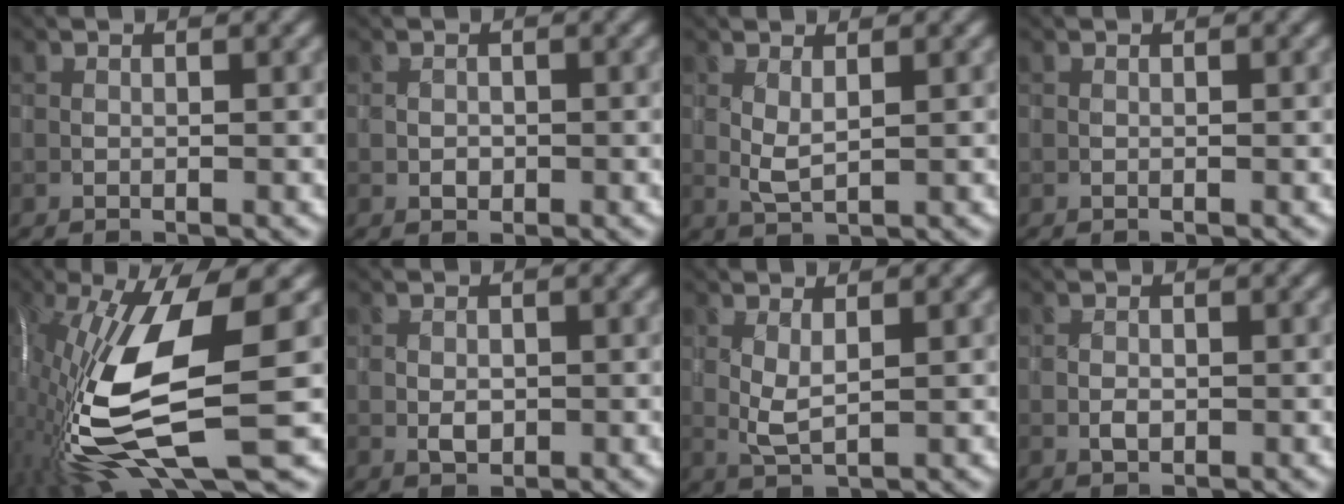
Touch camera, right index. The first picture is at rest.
{"total": 1.0, "force": [-0.2, 0.8, 0.5], "torque": [-0.009, -0.003, -0.004]}
{"total": 1.7, "force": [0.5, 0.6, 1.5], "torque": [-0.038, -0.001, 0.014]}
{"total": 0.0}
{"total": 14.6, "force": [-1.6, 4.3, 13.8], "torque": [-0.290, -0.020, -0.019]}
{"total": 1.6, "force": [-0.3, 1.1, 1.1], "torque": [-0.020, -0.002, -0.003]}
{"total": 2.1, "force": [0.6, 0.6, 1.9], "torque": [-0.046, -0.001, 0.014]}
{"total": 1.2, "force": [-0.2, 0.8, 0.8], "torque": [-0.015, -0.001, -0.005]}